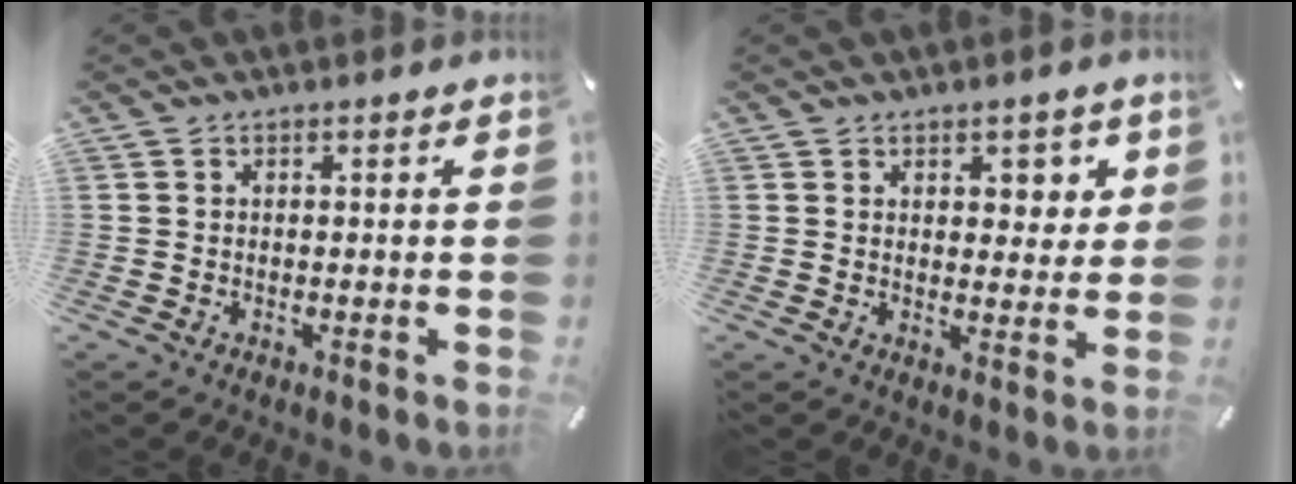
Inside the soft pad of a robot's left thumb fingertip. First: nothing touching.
{"total": 4.4, "force": [2.3, 3.1, 1.9], "torque": [-0.007, -0.010, 0.033]}